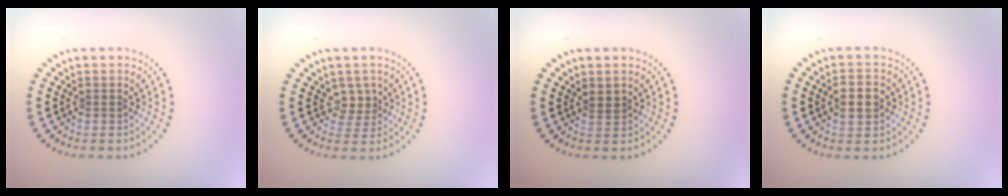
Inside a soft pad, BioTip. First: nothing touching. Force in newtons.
{"total": 1.8, "press": 1.3, "slide": 1.3}
{"total": 1.2, "press": 0.9, "slide": 0.8}
{"total": 3.0, "press": 3.0, "slide": 0.1}